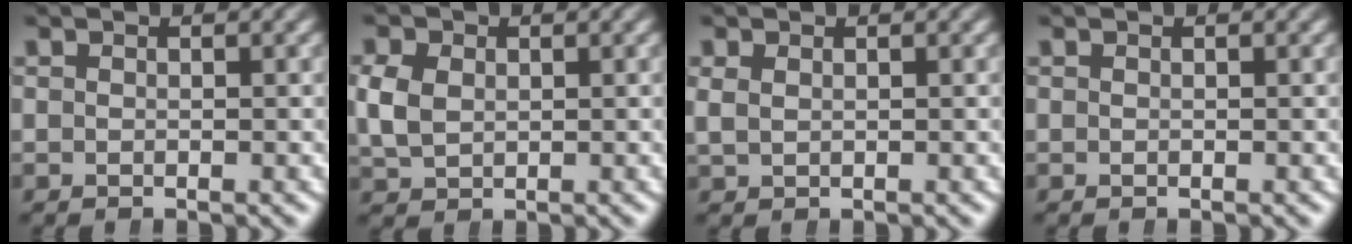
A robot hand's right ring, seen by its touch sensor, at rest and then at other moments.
{"total": 4.5, "force": [0.3, 4.0, 2.0], "torque": [-0.054, -0.005, 0.011]}
{"total": 1.4, "force": [0.6, 1.1, 0.5], "torque": [-0.016, 0.001, 0.015]}
{"total": 0.0}